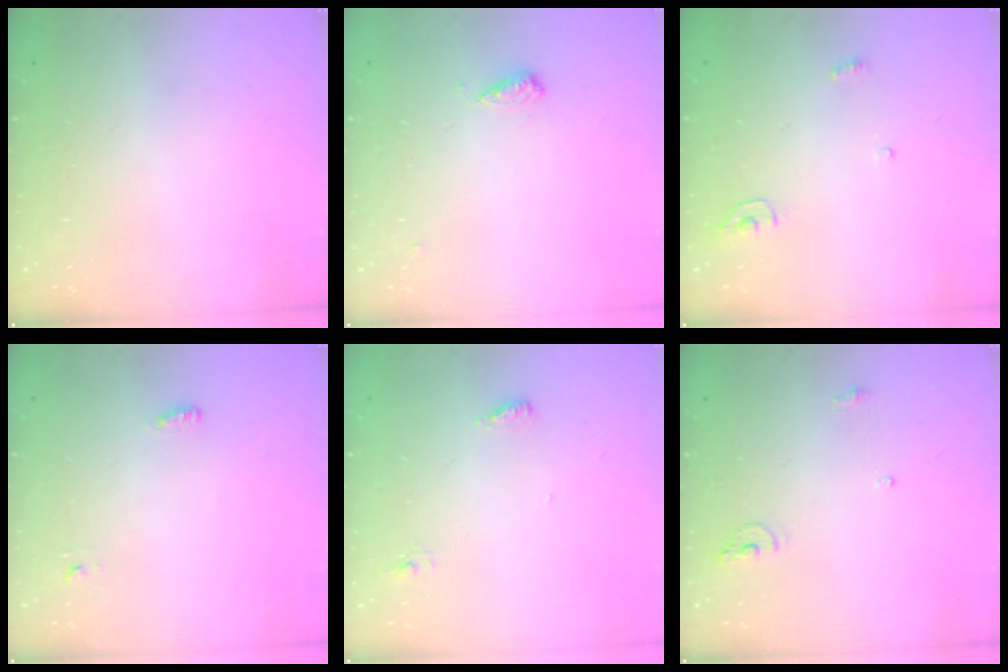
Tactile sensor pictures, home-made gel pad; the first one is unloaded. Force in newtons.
{"total": 8.3, "press": 8.3, "slide": 0.9}
{"total": 3.4, "press": 3.4, "slide": 0.3}
{"total": 2.8, "press": 2.7, "slide": 0.6}
{"total": 4.7, "press": 4.5, "slide": 1.1}
{"total": 6.3, "press": 6.3, "slide": 0.3}